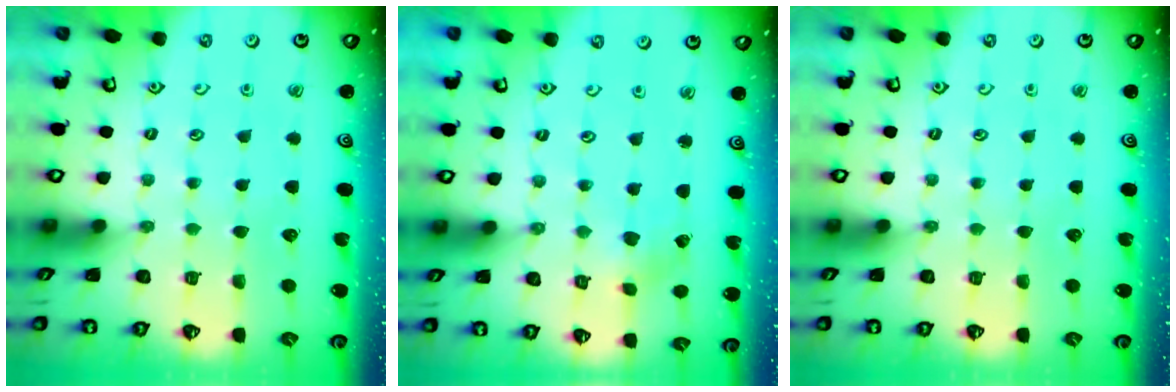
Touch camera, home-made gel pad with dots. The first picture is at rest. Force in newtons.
{"total": 1.3, "press": 1.3, "slide": 0.2}
{"total": 0.0}